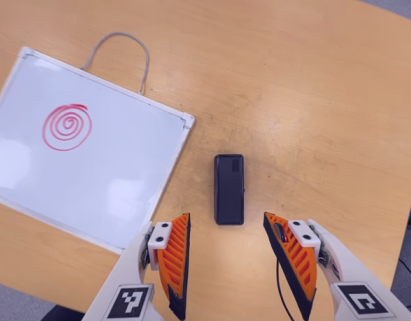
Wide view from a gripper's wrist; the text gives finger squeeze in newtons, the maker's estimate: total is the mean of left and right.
{"total": 0.0}